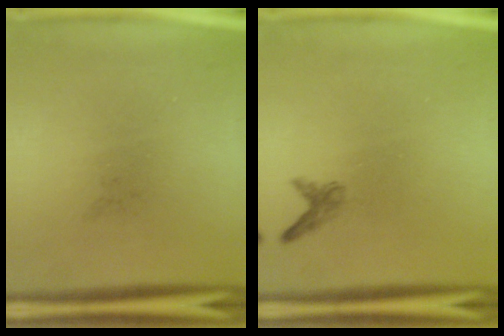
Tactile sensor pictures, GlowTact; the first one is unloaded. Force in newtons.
{"total": 1.1}